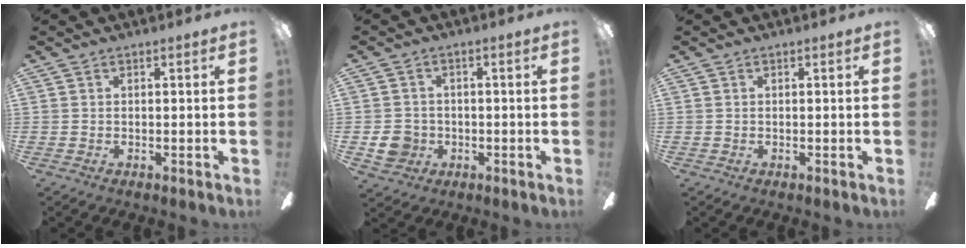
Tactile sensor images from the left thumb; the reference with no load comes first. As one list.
[{"total": 5.9, "force": [-1.3, 5.4, 1.8], "torque": [-0.033, 0.010, -0.021]}, {"total": 0.0}]